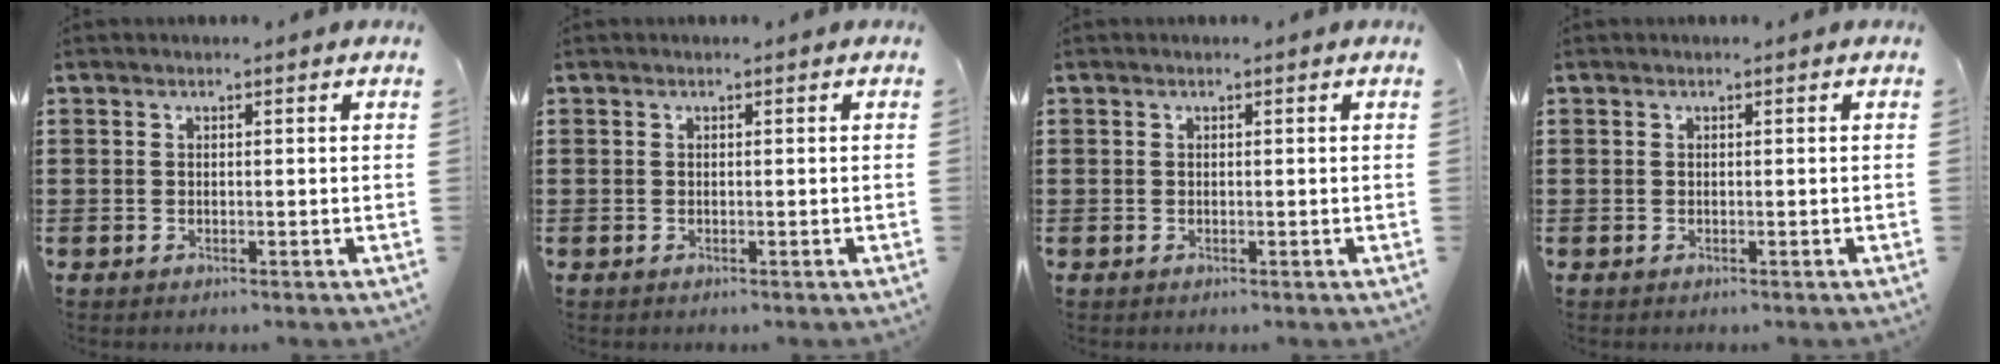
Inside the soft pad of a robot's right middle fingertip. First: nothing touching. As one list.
[{"total": 0.0}, {"total": 0.0}, {"total": 0.0}]